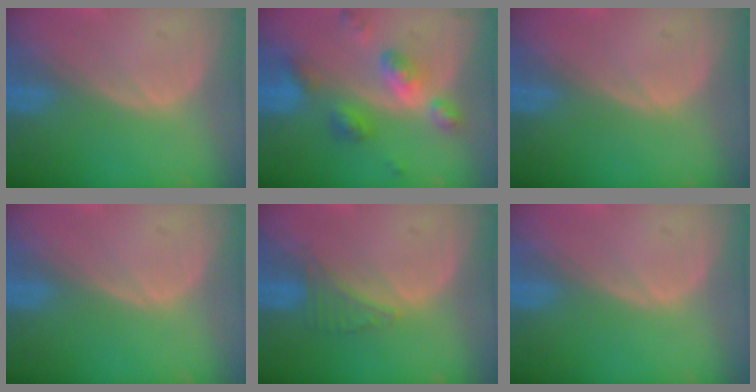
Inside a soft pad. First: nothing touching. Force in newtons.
{"total": 7.2, "press": 7.2, "slide": 0.6}
{"total": 0.0}
{"total": 0.0}
{"total": 3.0, "press": 3.0, "slide": 0.2}
{"total": 0.0}